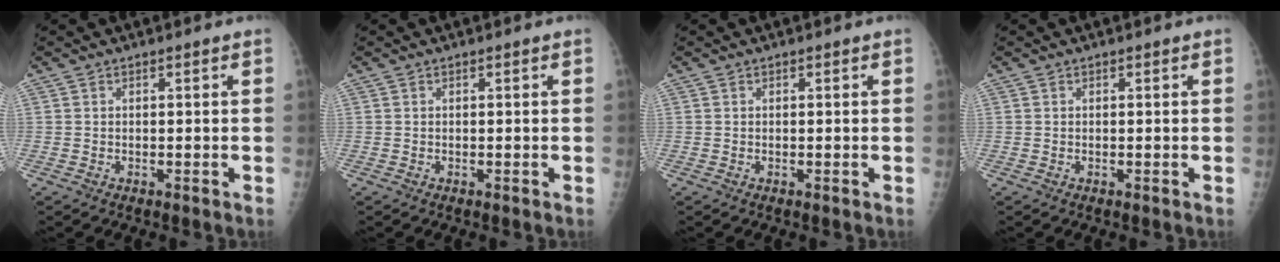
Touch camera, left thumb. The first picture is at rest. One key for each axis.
{"total": 0.0}
{"total": 0.0}
{"total": 0.0}